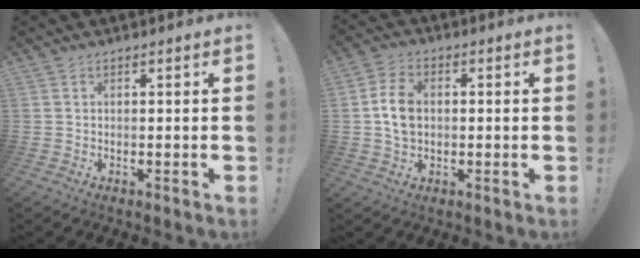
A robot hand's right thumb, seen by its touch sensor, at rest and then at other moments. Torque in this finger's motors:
{"motor_torque": [-0.08, 0.43, 0.21, 0.44, -0.01]}